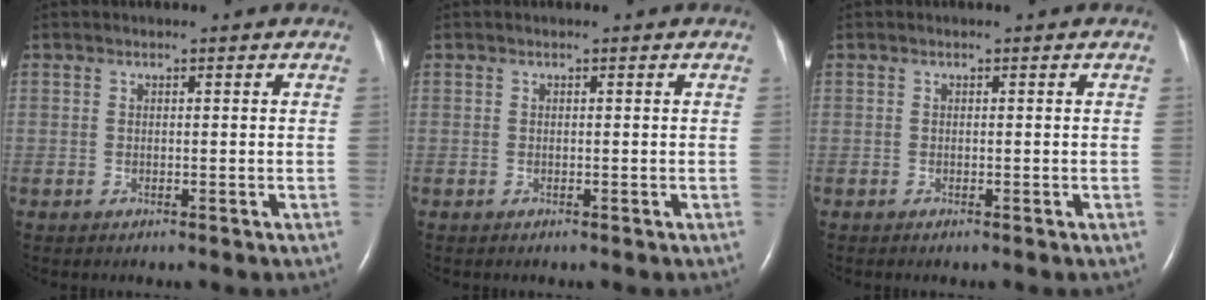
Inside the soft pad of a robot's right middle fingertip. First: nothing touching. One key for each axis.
{"total": 0.0}
{"total": 0.0}